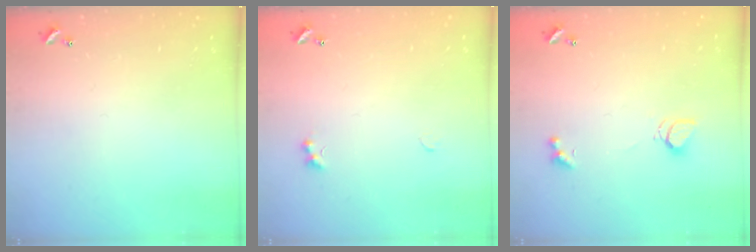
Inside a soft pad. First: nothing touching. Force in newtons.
{"total": 1.8, "press": 1.7, "slide": 0.4}
{"total": 2.5, "press": 2.5, "slide": 0.6}